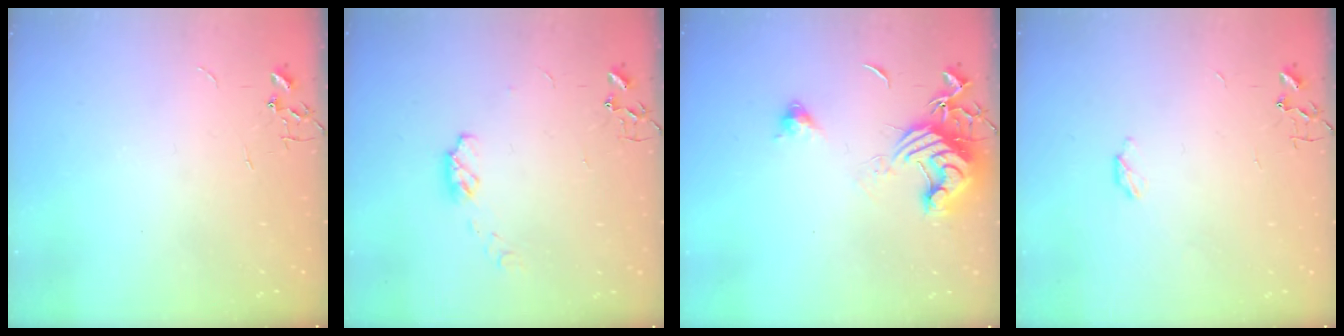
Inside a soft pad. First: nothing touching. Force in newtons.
{"total": 5.4, "press": 5.3, "slide": 0.4}
{"total": 13.2, "press": 13.1, "slide": 1.6}
{"total": 2.8, "press": 2.7, "slide": 0.5}